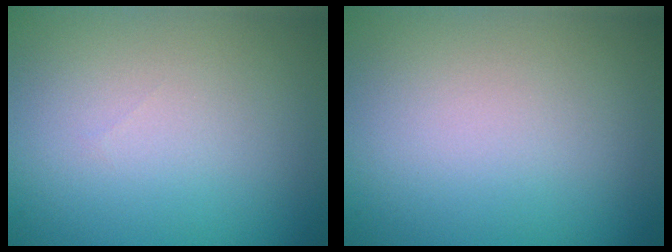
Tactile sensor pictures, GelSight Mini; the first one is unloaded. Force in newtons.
{"total": 0.0}